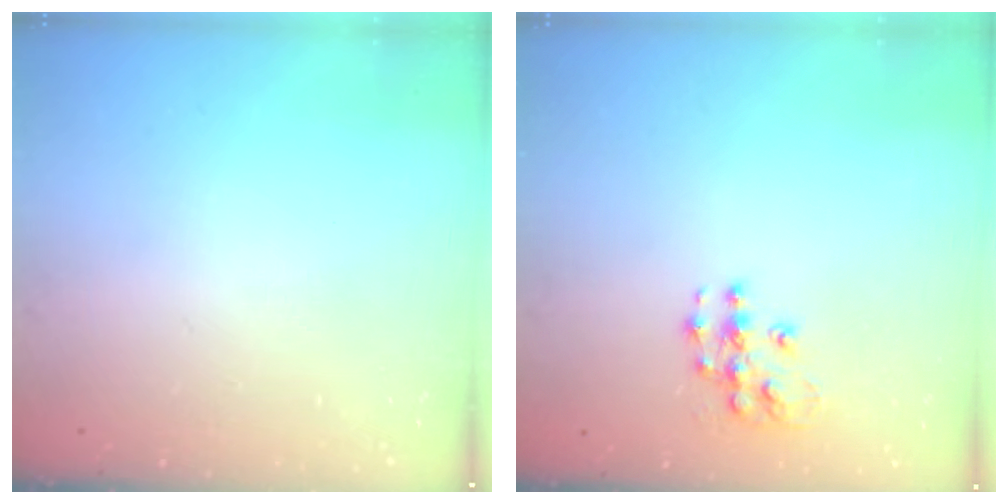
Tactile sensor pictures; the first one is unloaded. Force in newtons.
{"total": 9.2, "press": 9.2, "slide": 0.5}